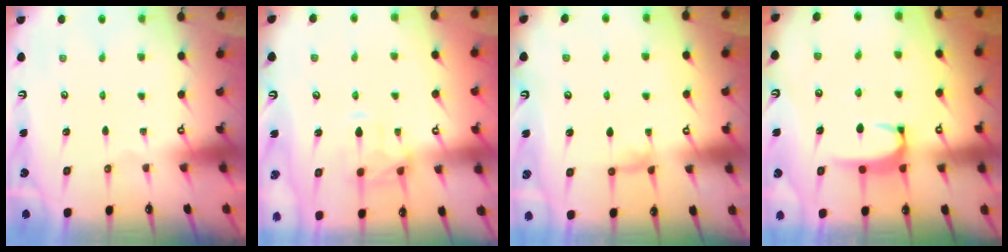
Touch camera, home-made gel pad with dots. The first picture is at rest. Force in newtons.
{"total": 3.5, "press": 3.3, "slide": 1.3}
{"total": 1.3, "press": 1.1, "slide": 0.7}
{"total": 1.9, "press": 1.9, "slide": 0.5}